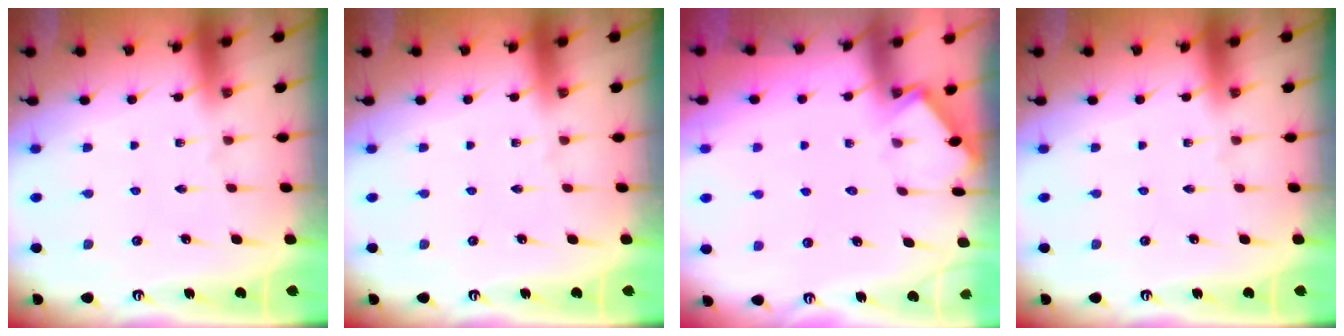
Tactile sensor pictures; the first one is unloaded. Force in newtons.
{"total": 0.0}
{"total": 3.3, "press": 3.3, "slide": 0.5}
{"total": 0.0}